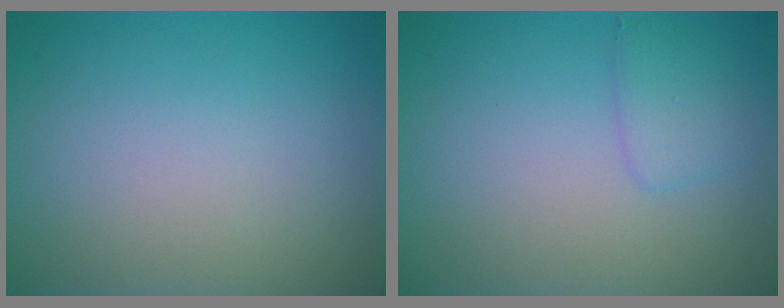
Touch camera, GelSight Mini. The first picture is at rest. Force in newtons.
{"total": 1.7, "press": 1.7, "slide": 0.2}